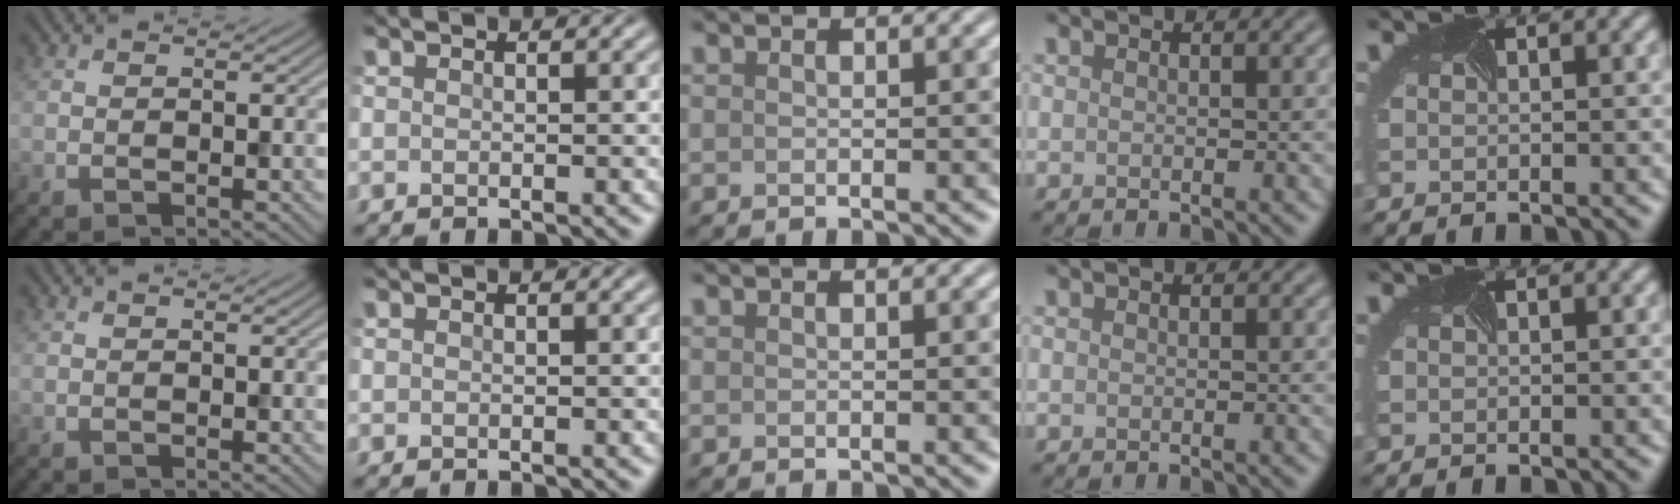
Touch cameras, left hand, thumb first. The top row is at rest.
{}